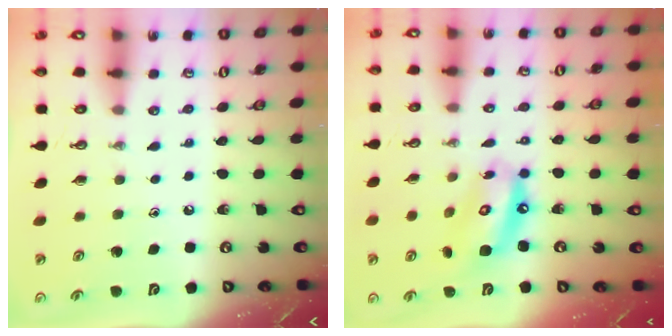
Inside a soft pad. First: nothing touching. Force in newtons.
{"total": 12.5, "press": 12.4, "slide": 1.4}